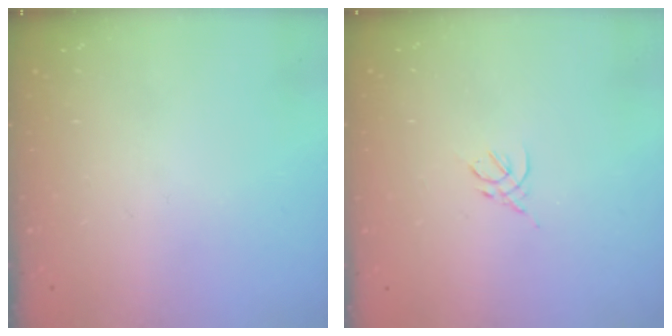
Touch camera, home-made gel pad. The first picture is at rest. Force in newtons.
{"total": 3.0, "press": 3.0, "slide": 0.7}